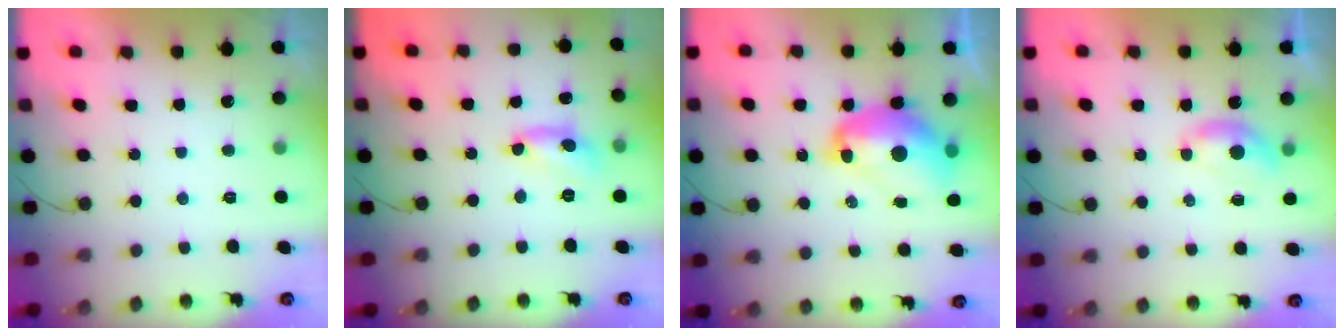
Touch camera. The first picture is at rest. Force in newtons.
{"total": 6.8, "press": 6.8, "slide": 0.4}
{"total": 13.9, "press": 13.8, "slide": 1.7}
{"total": 4.7, "press": 4.7, "slide": 0.6}